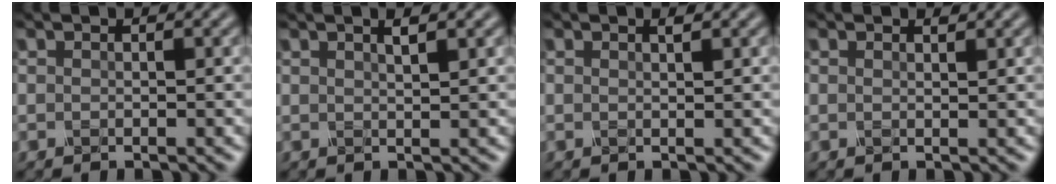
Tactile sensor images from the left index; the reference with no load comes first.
{"total": 2.2, "force": [1.1, 0.6, 1.7], "torque": [-0.010, 0.006, 0.002]}
{"total": 0.7, "force": [0.4, 0.1, 0.5], "torque": [-0.009, 0.002, 0.005]}
{"total": 0.6, "force": [0.6, 0.1, 0.3], "torque": [-0.005, 0.000, 0.007]}